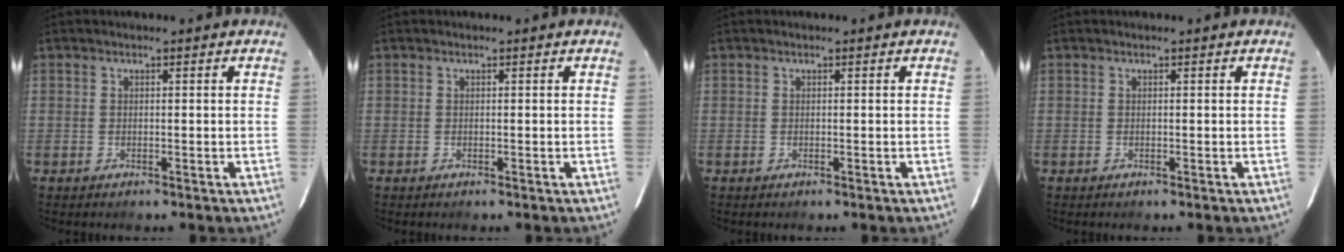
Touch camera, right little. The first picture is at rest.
{"total": 0.0}
{"total": 0.0}
{"total": 0.0}